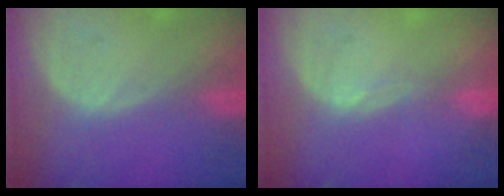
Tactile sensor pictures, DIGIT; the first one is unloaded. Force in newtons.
{"total": 1.0, "press": 0.7, "slide": 0.7}